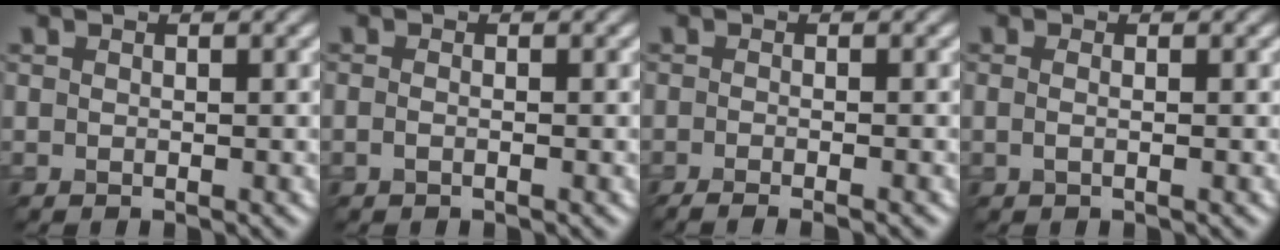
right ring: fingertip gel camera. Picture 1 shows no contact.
{"total": 0.8, "force": [-0.3, 0.3, 0.7], "torque": [-0.014, -0.006, -0.010]}
{"total": 3.7, "force": [-1.7, 1.4, 3.0], "torque": [-0.017, 0.001, -0.029]}
{"total": 1.1, "force": [0.0, 0.5, 1.0], "torque": [-0.015, -0.012, -0.008]}